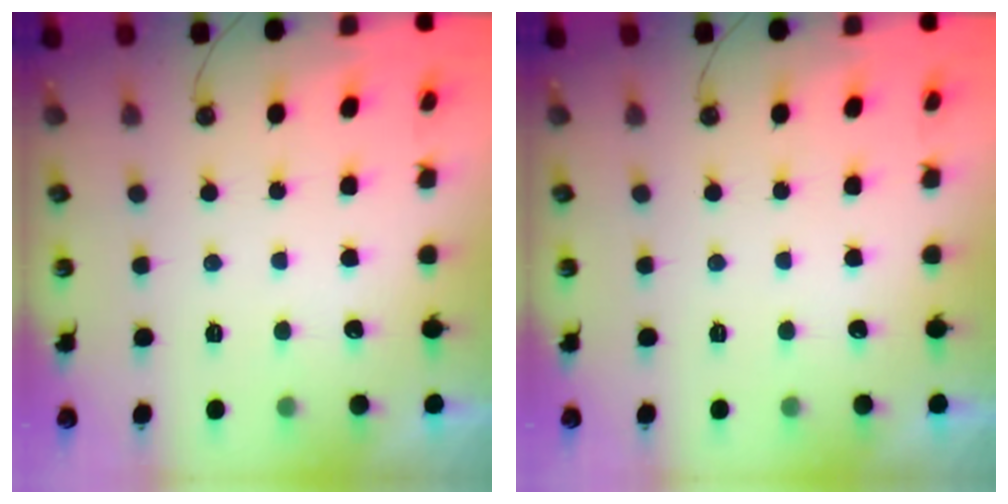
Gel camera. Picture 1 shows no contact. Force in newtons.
{"total": 0.0}